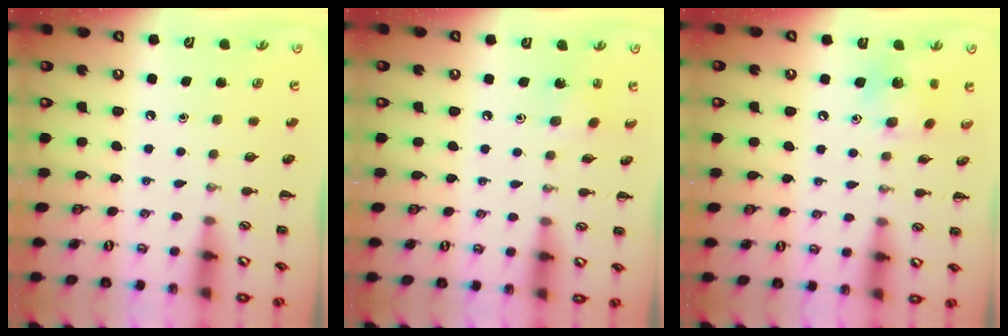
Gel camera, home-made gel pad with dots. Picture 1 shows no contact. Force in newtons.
{"total": 2.0, "press": 1.9, "slide": 0.5}
{"total": 6.9, "press": 6.7, "slide": 1.5}